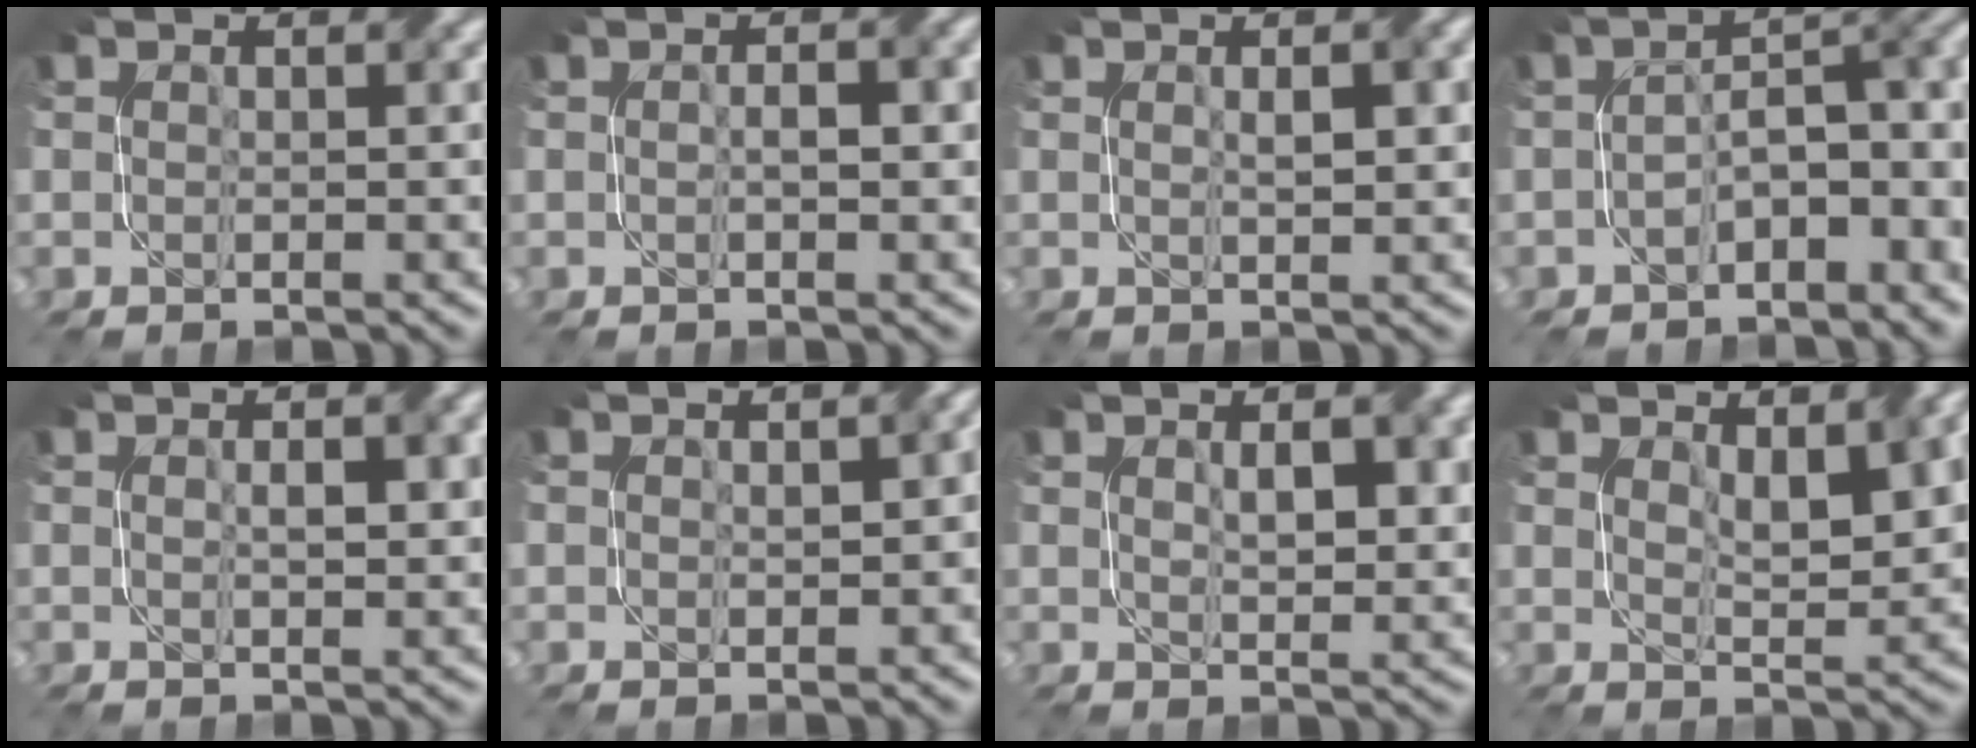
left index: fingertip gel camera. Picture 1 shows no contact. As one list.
[{"total": 1.8, "force": [0.0, 0.5, 1.8], "torque": [-0.030, 0.002, -0.001]}, {"total": 2.1, "force": [0.4, 0.5, 2.0], "torque": [-0.032, 0.003, 0.009]}, {"total": 6.2, "force": [-2.5, 3.0, 4.8], "torque": [-0.058, 0.011, -0.049]}, {"total": 2.2, "force": [0.4, 0.6, 2.1], "torque": [-0.035, 0.003, 0.009]}, {"total": 1.3, "force": [0.3, 0.4, 1.2], "torque": [-0.015, 0.004, 0.008]}, {"total": 3.6, "force": [1.1, 1.3, 3.1], "torque": [-0.056, -0.003, 0.025]}, {"total": 4.6, "force": [2.1, 1.5, 3.8], "torque": [-0.067, -0.001, 0.039]}]